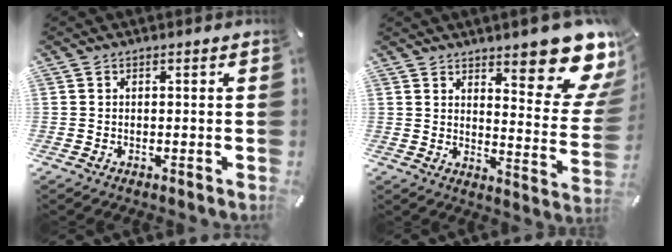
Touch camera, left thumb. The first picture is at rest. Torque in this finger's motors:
{"motor_torque": [2.64, 2.37, 1.39, -1.38, 0.34]}